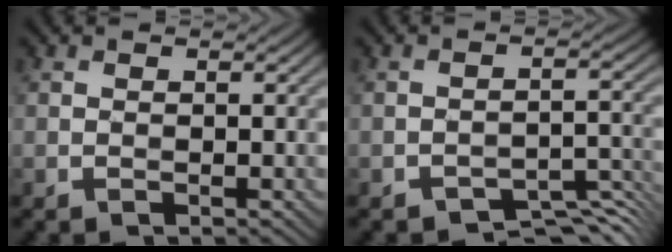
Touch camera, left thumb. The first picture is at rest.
{"total": 4.5, "force": [-4.3, 0.7, 1.1], "torque": [-0.010, 0.006, -0.062]}